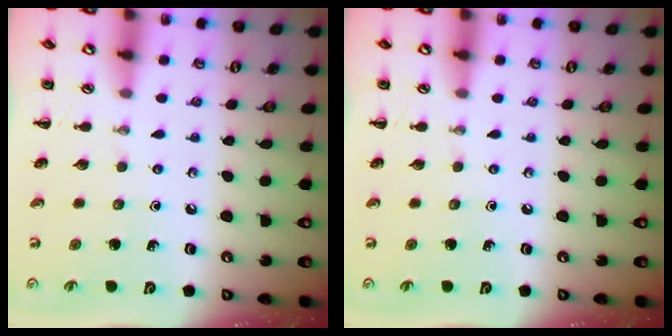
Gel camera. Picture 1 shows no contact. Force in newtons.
{"total": 0.0}